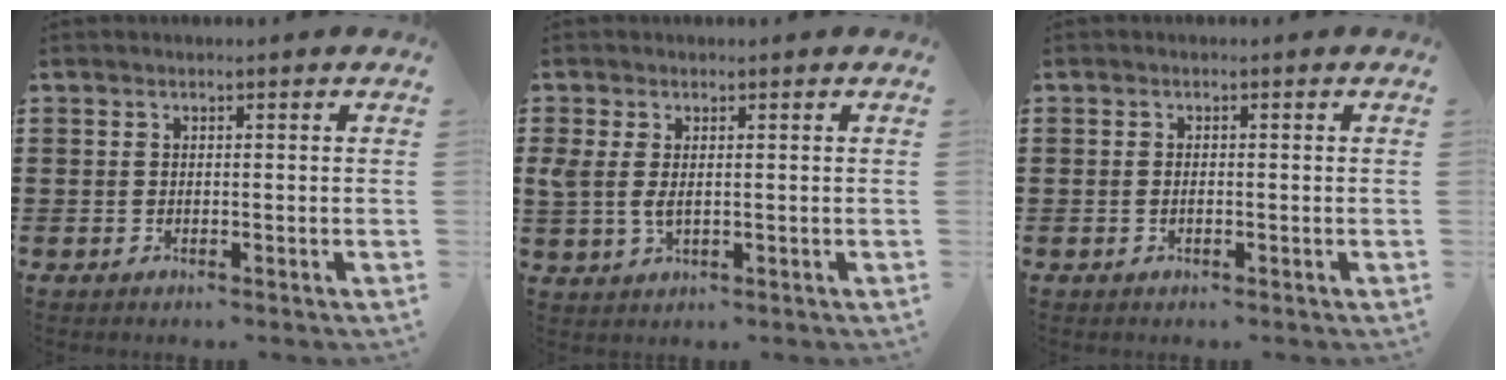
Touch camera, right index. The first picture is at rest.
{"total": 3.1, "force": [0.6, 1.5, 2.6], "torque": [-0.070, 0.000, 0.005]}
{"total": 0.7, "force": [-0.2, 0.3, 0.7], "torque": [-0.015, -0.001, -0.003]}